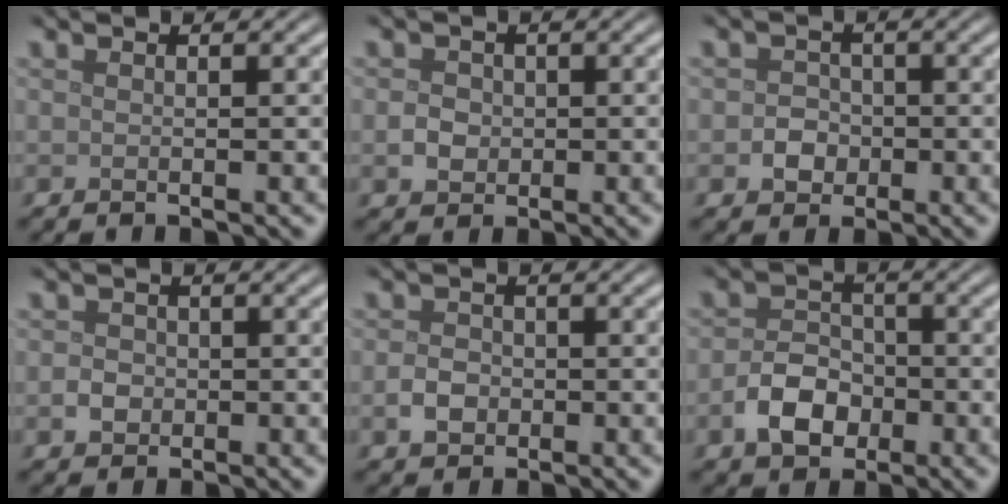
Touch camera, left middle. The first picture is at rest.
{"total": 1.7, "force": [-0.1, 1.5, 0.7], "torque": [-0.009, -0.002, -0.005]}
{"total": 1.9, "force": [-0.5, 1.7, 0.7], "torque": [-0.004, 0.001, -0.014]}
{"total": 1.4, "force": [-0.3, 1.3, 0.5], "torque": [-0.007, -0.001, -0.011]}
{"total": 2.0, "force": [-0.6, 1.6, 1.0], "torque": [-0.018, 0.000, -0.016]}
{"total": 3.9, "force": [-1.6, 2.8, 2.2], "torque": [-0.039, 0.005, -0.034]}